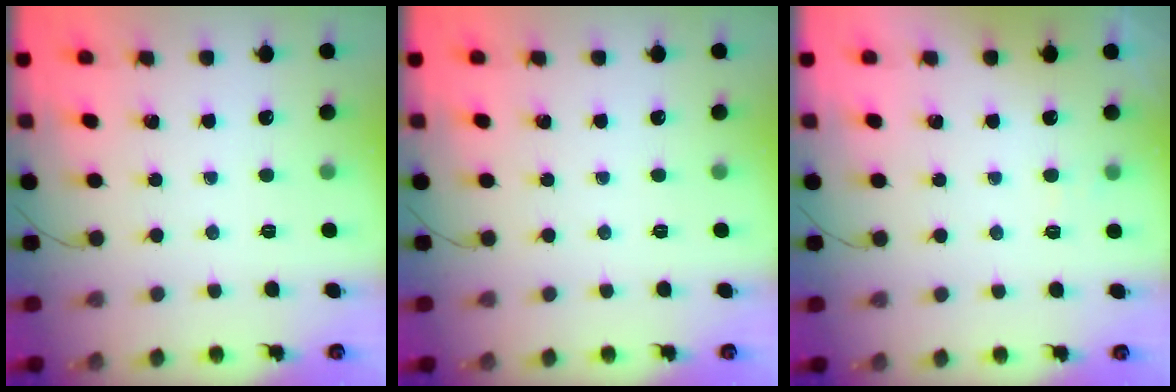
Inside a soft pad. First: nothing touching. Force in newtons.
{"total": 0.0}
{"total": 2.3, "press": 2.0, "slide": 1.2}